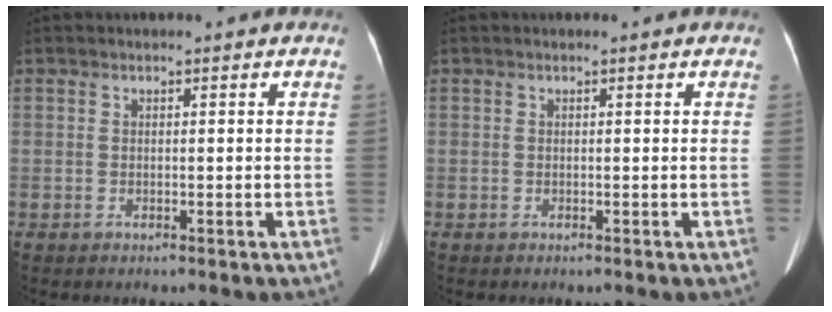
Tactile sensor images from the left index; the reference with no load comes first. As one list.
[{"total": 0.0}]